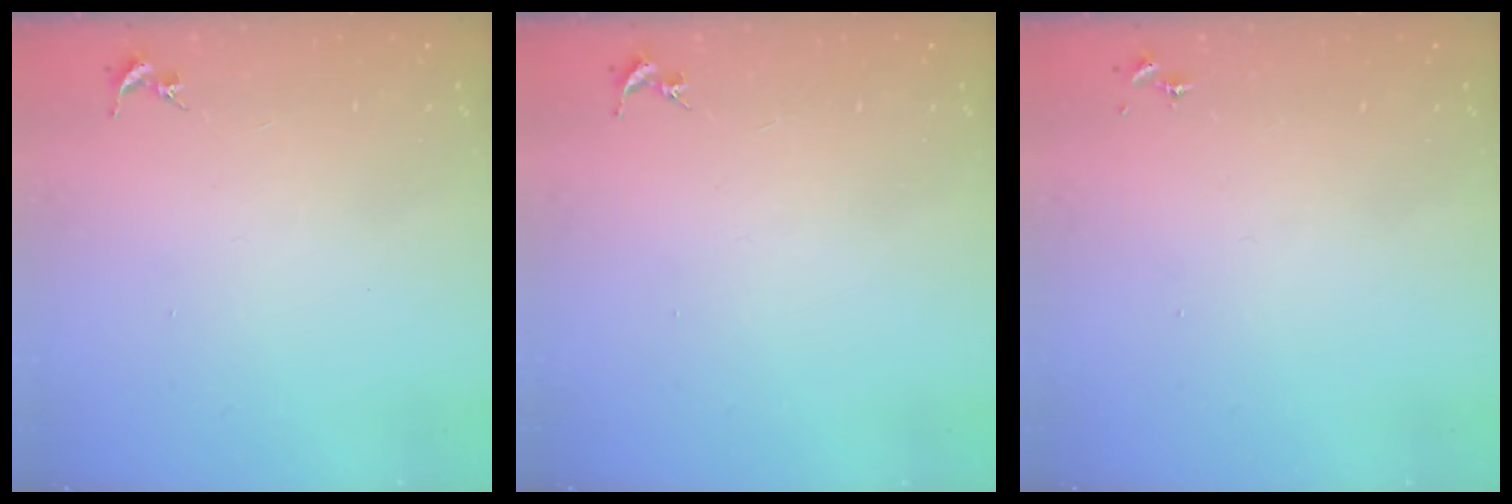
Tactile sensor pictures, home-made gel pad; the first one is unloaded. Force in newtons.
{"total": 0.0}
{"total": 0.0}